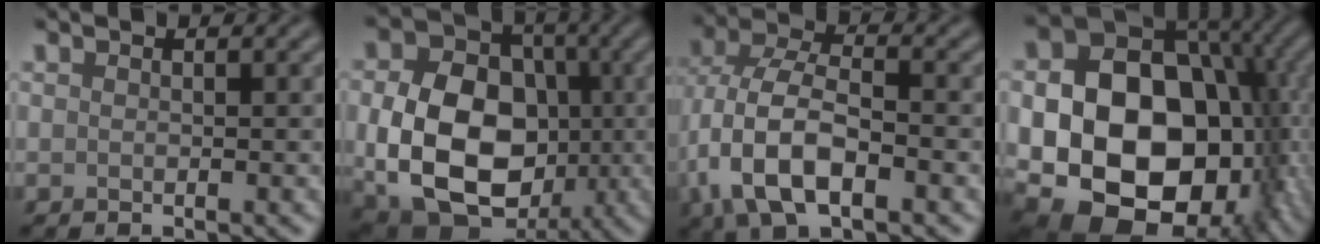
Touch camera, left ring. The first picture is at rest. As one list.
[{"total": 12.1, "force": [-1.8, 8.9, 8.0], "torque": [-0.149, -0.018, -0.035]}, {"total": 9.1, "force": [-2.9, 4.9, 7.2], "torque": [-0.156, -0.001, -0.062]}, {"total": 22.1, "force": [-3.5, 17.0, 13.7], "torque": [-0.200, -0.018, -0.074]}]